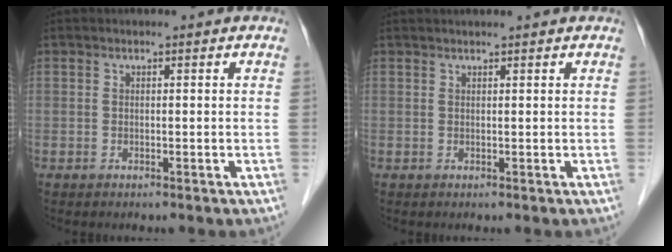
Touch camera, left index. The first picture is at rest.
{"total": 3.1, "force": [2.8, 0.0, 1.3], "torque": [-0.012, 0.026, 0.038]}